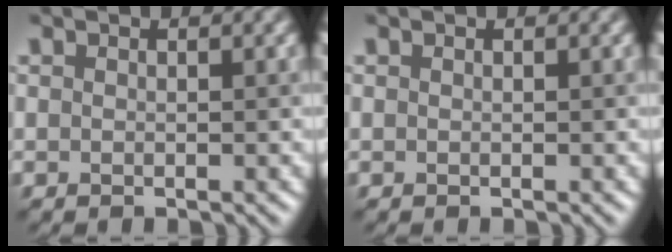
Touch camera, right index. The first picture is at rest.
{"total": 0.0}